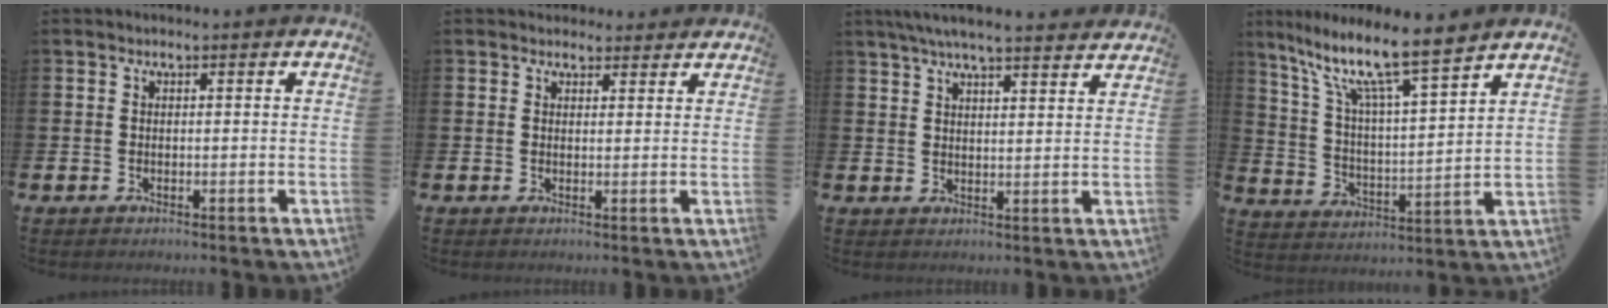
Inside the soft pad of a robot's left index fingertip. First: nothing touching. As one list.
[{"total": 2.4, "force": [2.2, 1.0, 0.0], "torque": [0.012, -0.008, 0.038]}, {"total": 5.8, "force": [5.4, 0.4, 2.0], "torque": [-0.054, -0.016, 0.098]}, {"total": 11.7, "force": [9.5, 1.9, 6.5], "torque": [-0.152, -0.055, 0.158]}]